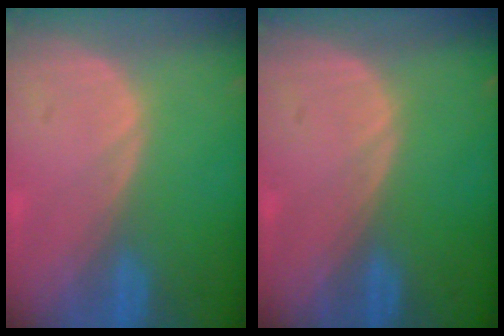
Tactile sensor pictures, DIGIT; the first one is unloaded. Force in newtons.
{"total": 0.0}